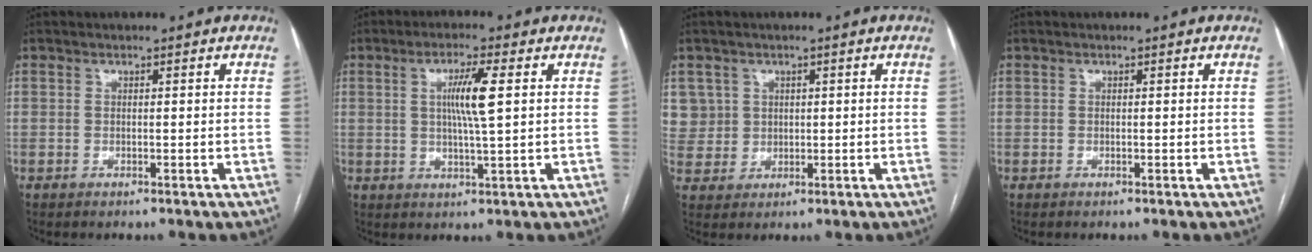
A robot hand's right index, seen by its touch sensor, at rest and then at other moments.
{"total": 6.2, "force": [1.3, -0.1, 6.0], "torque": [-0.114, -0.001, 0.023]}
{"total": 6.0, "force": [2.3, 5.6, -0.1], "torque": [0.005, 0.012, 0.057]}
{"total": 0.0}